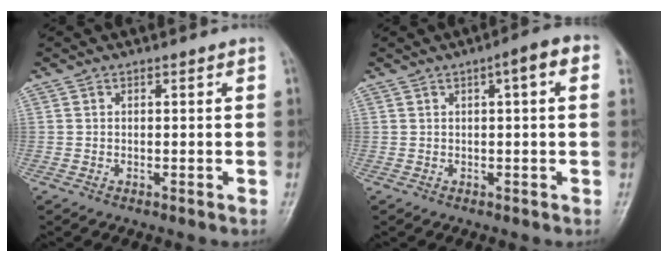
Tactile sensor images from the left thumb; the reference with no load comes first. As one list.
[{"total": 5.1, "force": [1.5, 1.1, 4.8], "torque": [-0.060, 0.016, 0.013]}]